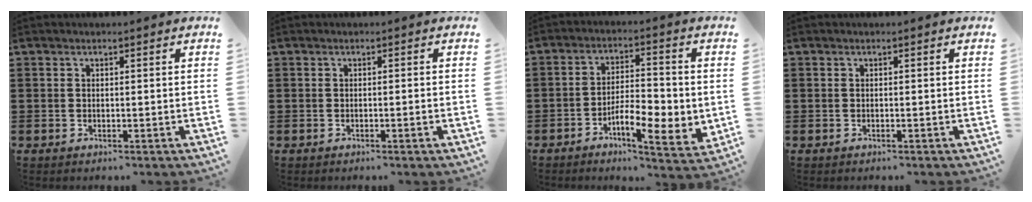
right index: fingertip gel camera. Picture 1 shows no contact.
{"total": 0.7, "force": [-0.3, -0.2, 0.6], "torque": [-0.010, -0.004, -0.006]}
{"total": 7.4, "force": [-2.5, 2.7, 6.5], "torque": [-0.118, -0.002, -0.044]}
{"total": 0.0}